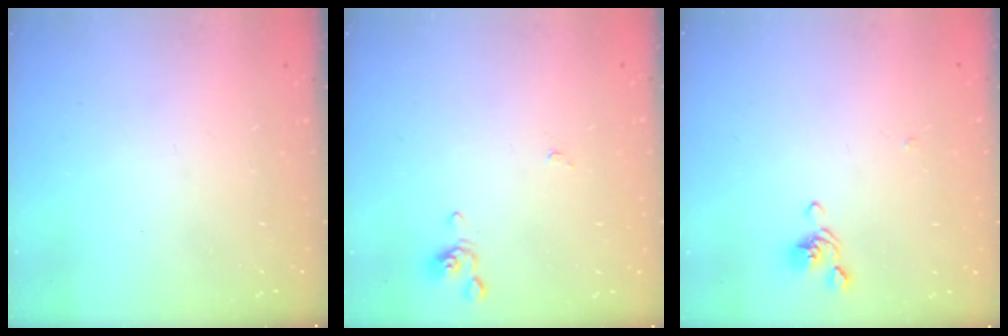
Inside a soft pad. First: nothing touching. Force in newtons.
{"total": 0.0}
{"total": 1.4, "press": 1.2, "slide": 0.6}